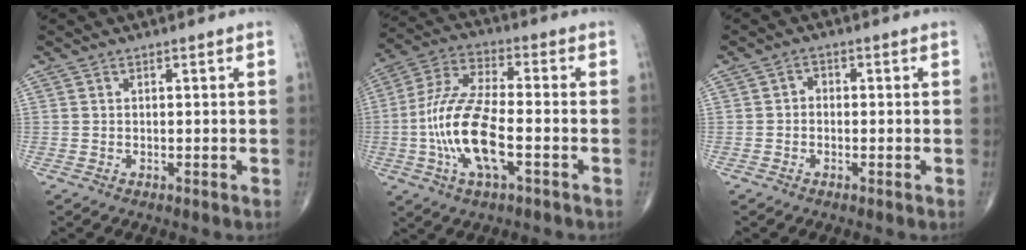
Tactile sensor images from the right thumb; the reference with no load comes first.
{"total": 15.2, "force": [-3.7, 5.4, 13.8], "torque": [-0.291, 0.024, -0.072]}
{"total": 1.6, "force": [-0.4, 1.3, 0.9], "torque": [-0.001, 0.007, -0.015]}